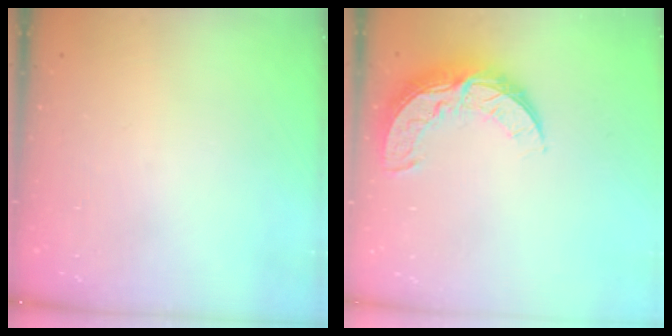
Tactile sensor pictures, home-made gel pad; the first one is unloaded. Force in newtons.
{"total": 11.4, "press": 11.3, "slide": 0.8}